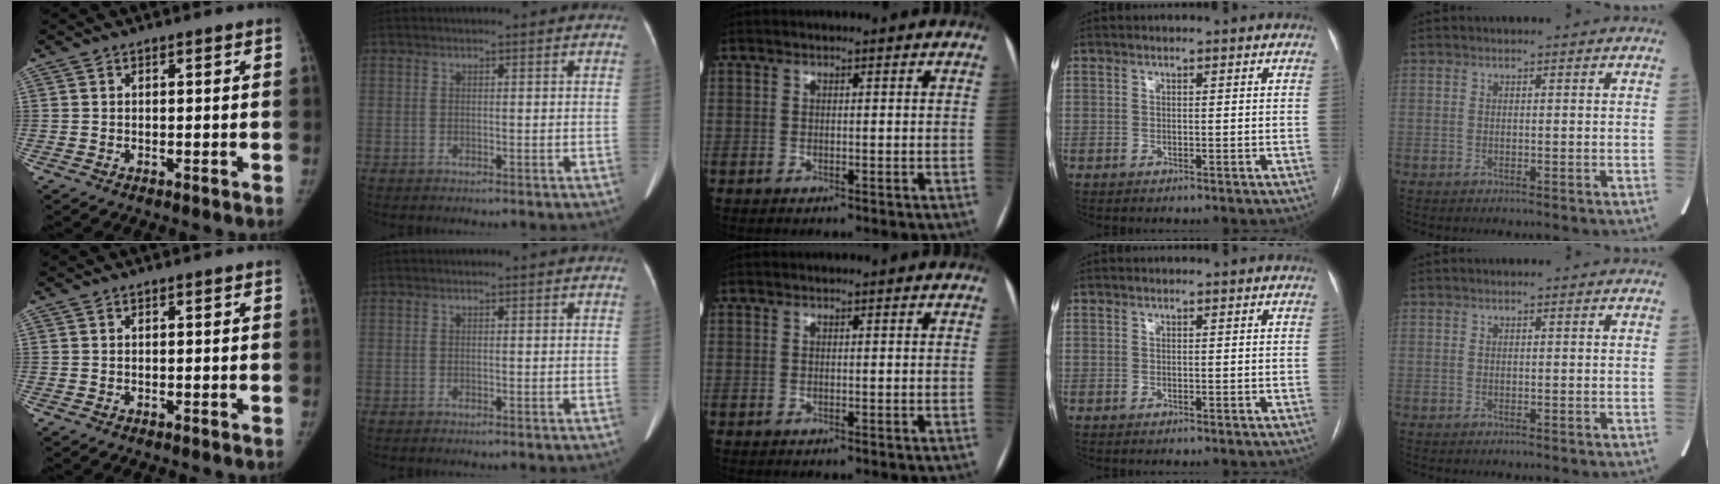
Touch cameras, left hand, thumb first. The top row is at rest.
{}